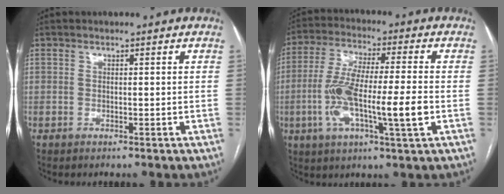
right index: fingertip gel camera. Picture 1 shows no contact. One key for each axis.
{"total": 13.8, "fx": -2.7, "fy": 1.5, "fz": 13.4, "tx": -0.259, "ty": 0.002, "tz": -0.051}